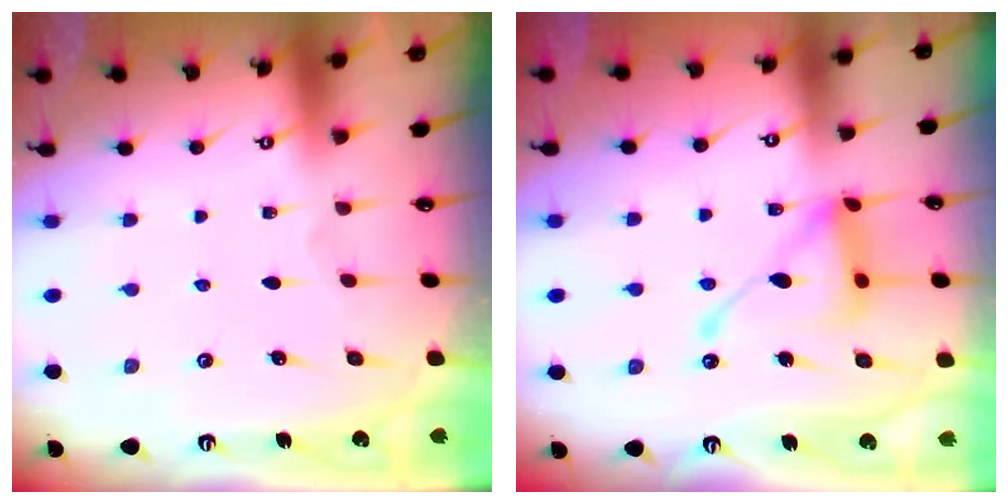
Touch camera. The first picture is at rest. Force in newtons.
{"total": 16.7, "press": 16.6, "slide": 1.5}